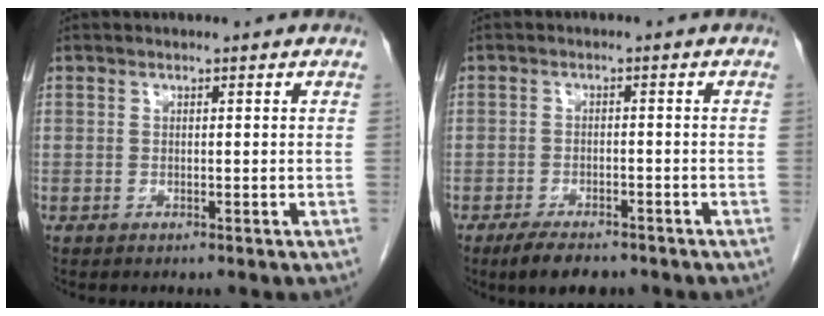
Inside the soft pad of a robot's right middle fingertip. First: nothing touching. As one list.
[{"total": 5.3, "force": [-4.1, 1.8, 2.8], "torque": [-0.052, -0.007, -0.063]}]